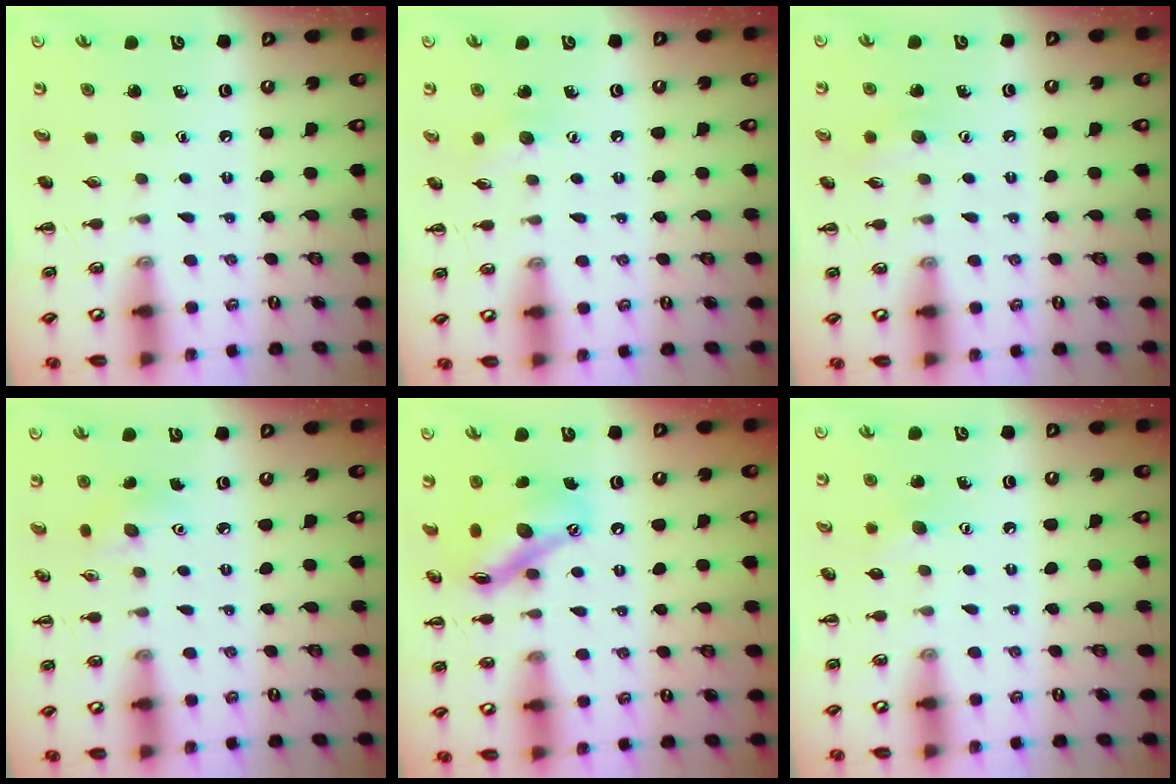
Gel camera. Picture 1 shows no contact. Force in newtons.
{"total": 6.0, "press": 5.8, "slide": 1.2}
{"total": 5.5, "press": 5.3, "slide": 1.4}
{"total": 4.6, "press": 4.4, "slide": 1.2}
{"total": 14.5, "press": 14.2, "slide": 2.4}
{"total": 6.9, "press": 6.7, "slide": 1.5}